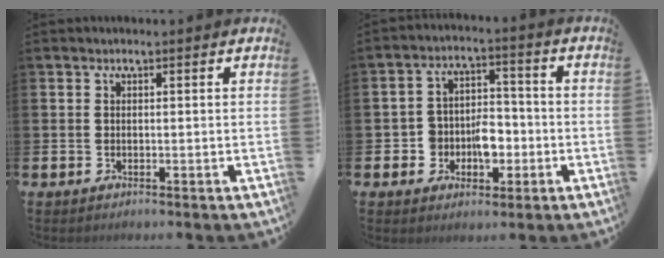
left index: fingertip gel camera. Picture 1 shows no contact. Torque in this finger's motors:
{"motor_torque": [0.73, 0.80, 0.13, 0.05]}